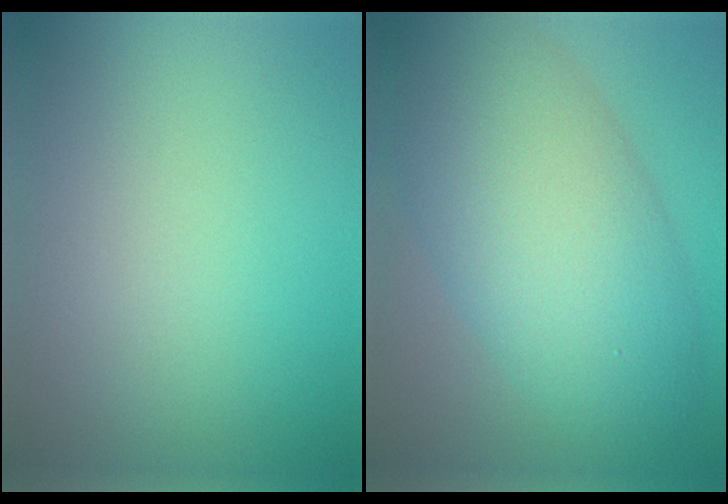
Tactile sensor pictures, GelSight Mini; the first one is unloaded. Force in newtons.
{"total": 10.7, "press": 10.7, "slide": 0.2}